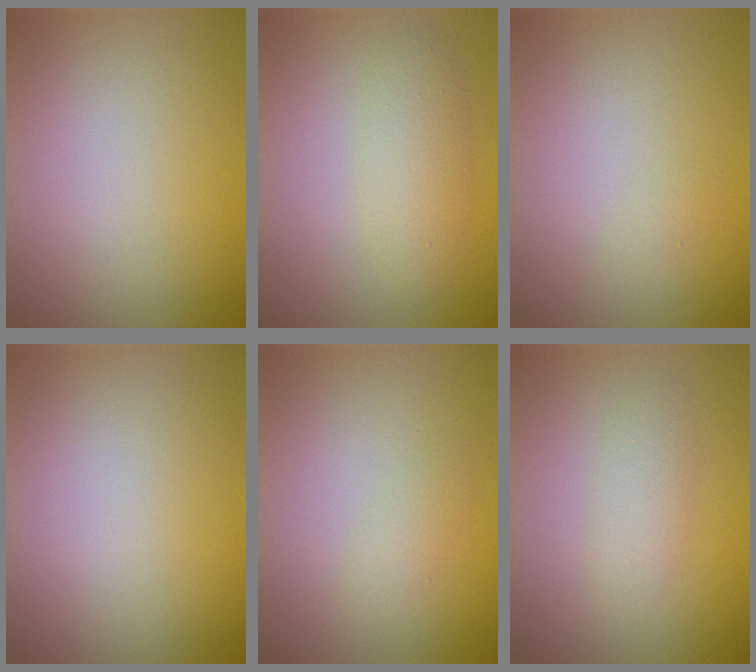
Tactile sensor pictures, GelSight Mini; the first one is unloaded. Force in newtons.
{"total": 2.7, "press": 2.7, "slide": 0.0}
{"total": 0.5, "press": 0.5, "slide": 0.0}
{"total": 0.0}
{"total": 1.2, "press": 1.2, "slide": 0.0}
{"total": 1.9, "press": 1.9, "slide": 0.0}